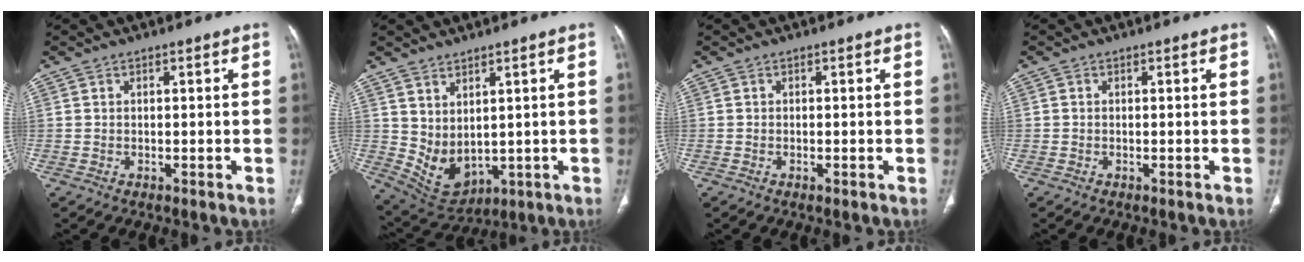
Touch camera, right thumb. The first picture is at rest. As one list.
[{"total": 7.4, "force": [2.0, 4.5, 5.5], "torque": [-0.085, -0.022, 0.069]}, {"total": 0.6, "force": [-0.4, 0.1, 0.5], "torque": [-0.011, -0.001, -0.006]}, {"total": 0.0}]